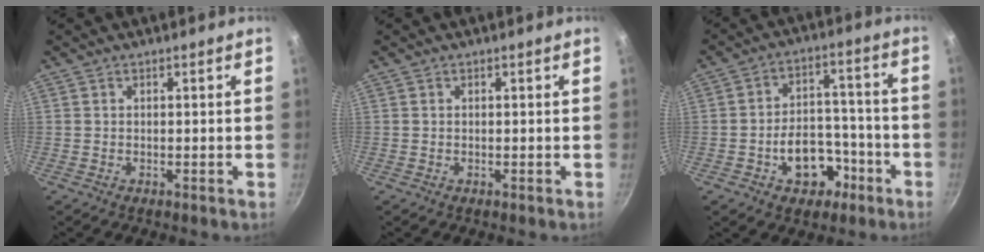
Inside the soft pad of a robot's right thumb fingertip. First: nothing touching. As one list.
[{"total": 0.0}, {"total": 11.3, "force": [-4.9, 7.9, 6.5], "torque": [-0.061, 0.049, -0.064]}]